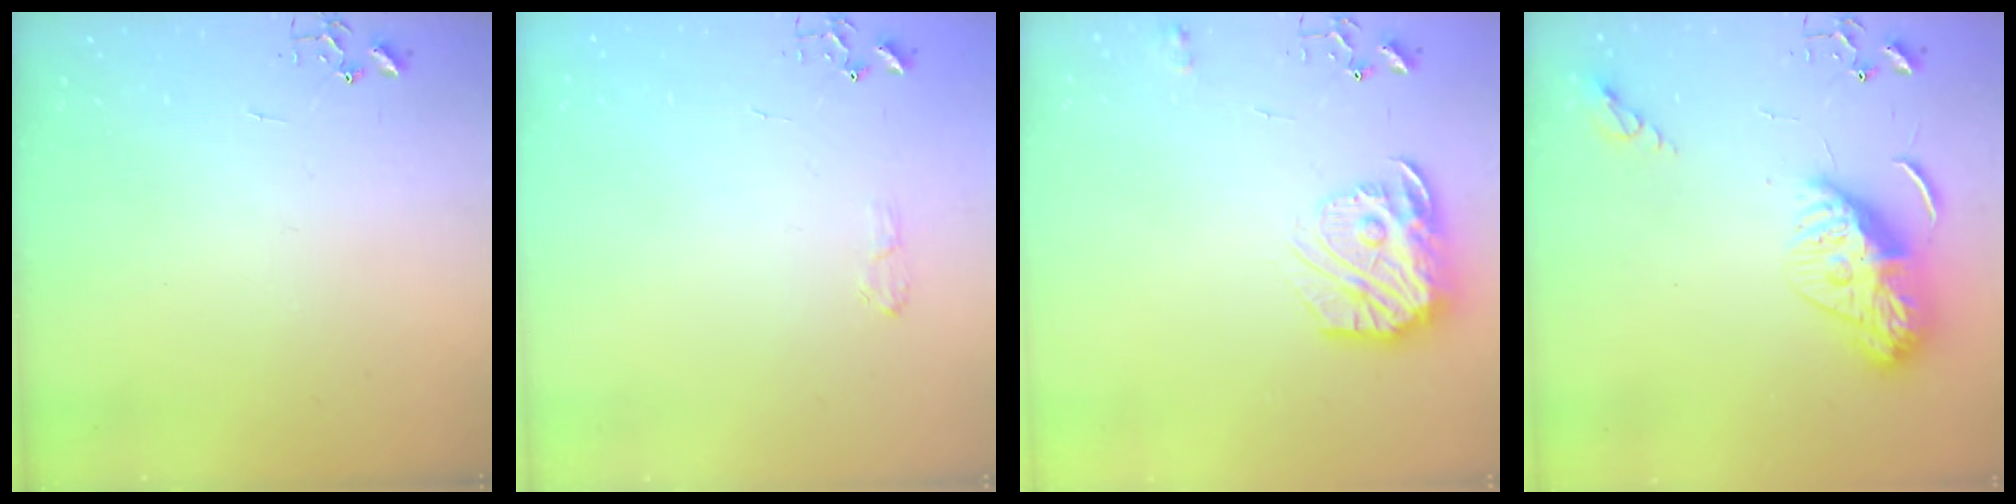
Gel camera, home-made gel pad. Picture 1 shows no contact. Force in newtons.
{"total": 4.5, "press": 4.5, "slide": 0.7}
{"total": 17.0, "press": 16.9, "slide": 1.2}
{"total": 11.5, "press": 11.4, "slide": 1.1}